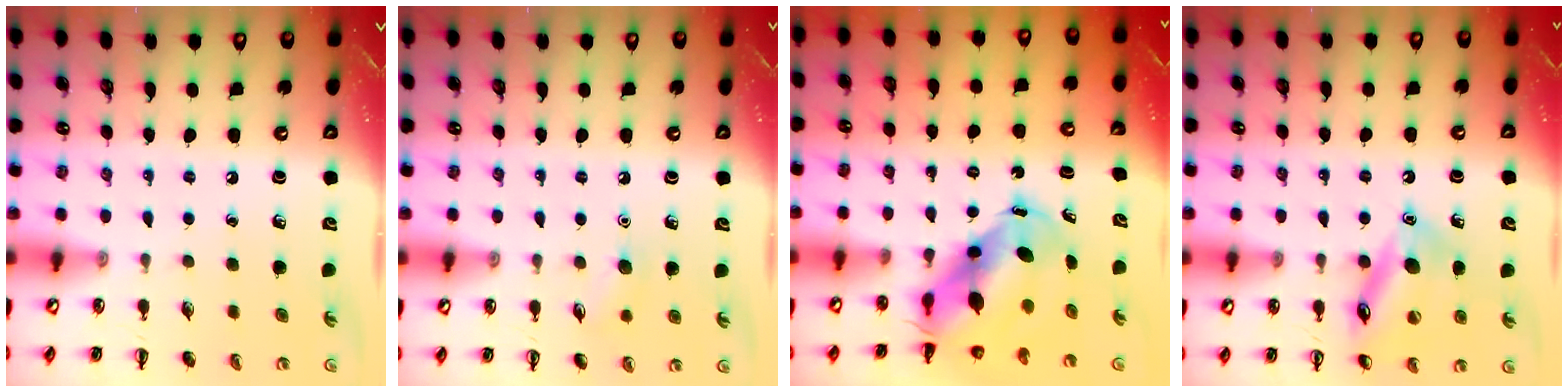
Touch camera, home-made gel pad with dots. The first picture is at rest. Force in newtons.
{"total": 6.7, "press": 6.5, "slide": 1.7}
{"total": 8.5, "press": 8.3, "slide": 2.0}
{"total": 14.5, "press": 14.4, "slide": 1.7}